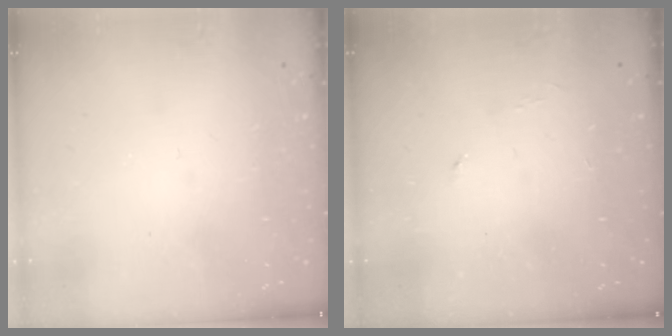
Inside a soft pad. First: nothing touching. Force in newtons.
{"total": 3.1, "press": 3.1, "slide": 0.5}